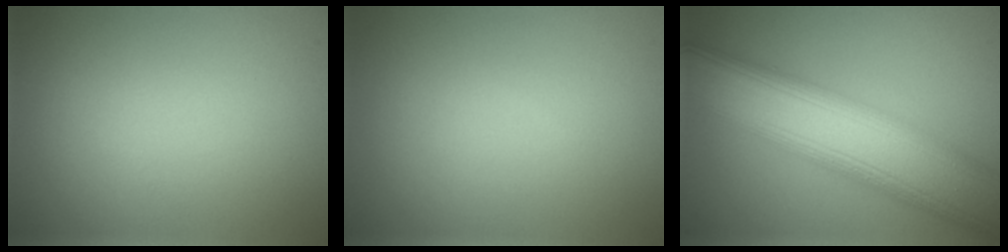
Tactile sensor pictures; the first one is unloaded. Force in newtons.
{"total": 0.0}
{"total": 12.2, "press": 12.1, "slide": 0.6}